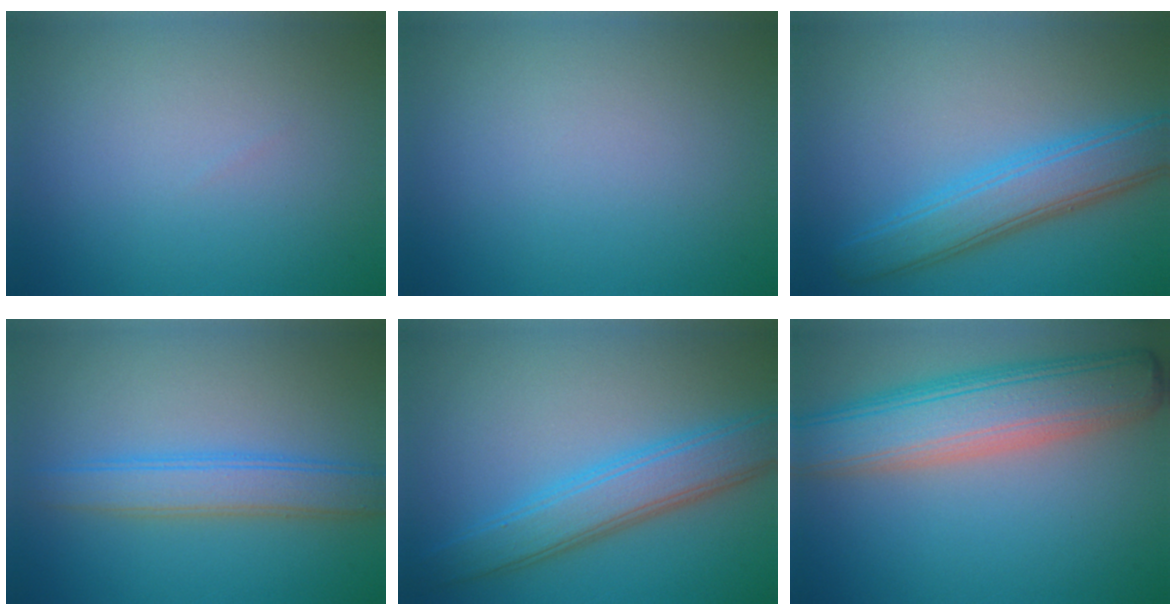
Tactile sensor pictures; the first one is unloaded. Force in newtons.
{"total": 0.0}
{"total": 5.3, "press": 5.3, "slide": 0.1}
{"total": 3.8, "press": 3.8, "slide": 0.1}
{"total": 5.2, "press": 5.2, "slide": 0.3}
{"total": 8.5, "press": 8.5, "slide": 0.5}